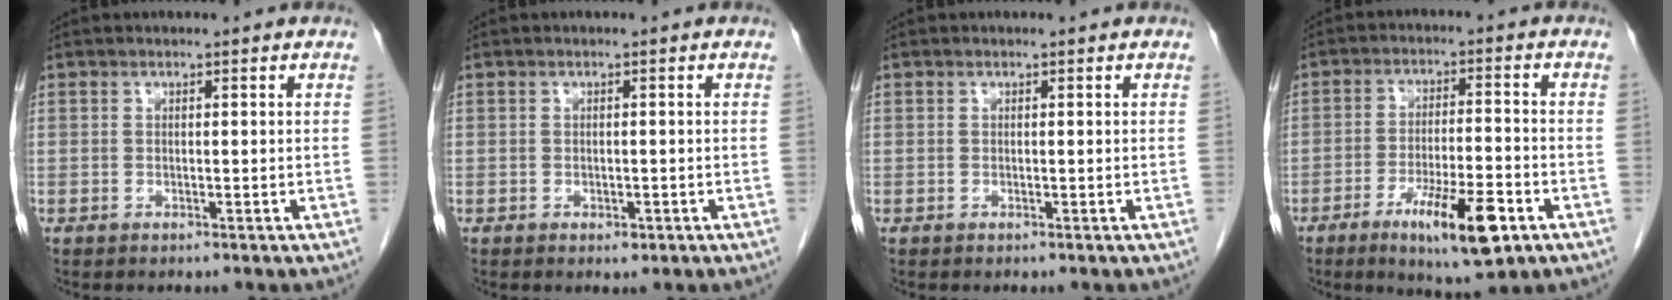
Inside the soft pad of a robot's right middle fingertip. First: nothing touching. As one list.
[{"total": 1.1, "force": [-0.5, 0.7, 0.7], "torque": [-0.009, 0.000, -0.003]}, {"total": 0.0}, {"total": 10.8, "force": [-5.5, 1.7, 9.1], "torque": [-0.155, -0.015, -0.085]}]